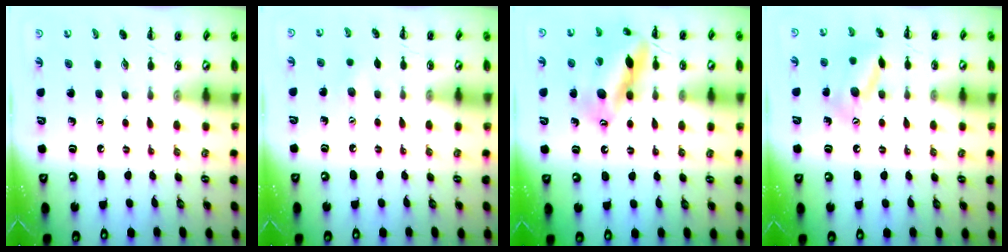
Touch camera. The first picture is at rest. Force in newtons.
{"total": 2.5, "press": 2.4, "slide": 0.6}
{"total": 14.7, "press": 14.6, "slide": 2.3}
{"total": 12.7, "press": 12.5, "slide": 2.5}